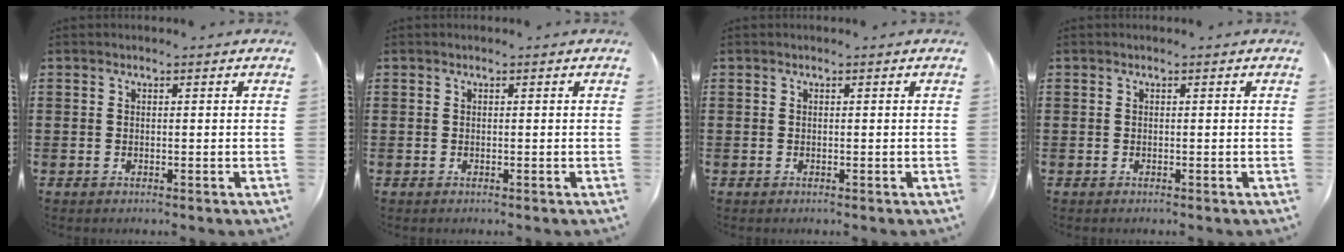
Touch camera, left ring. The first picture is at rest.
{"total": 0.0}
{"total": 0.0}
{"total": 0.0}